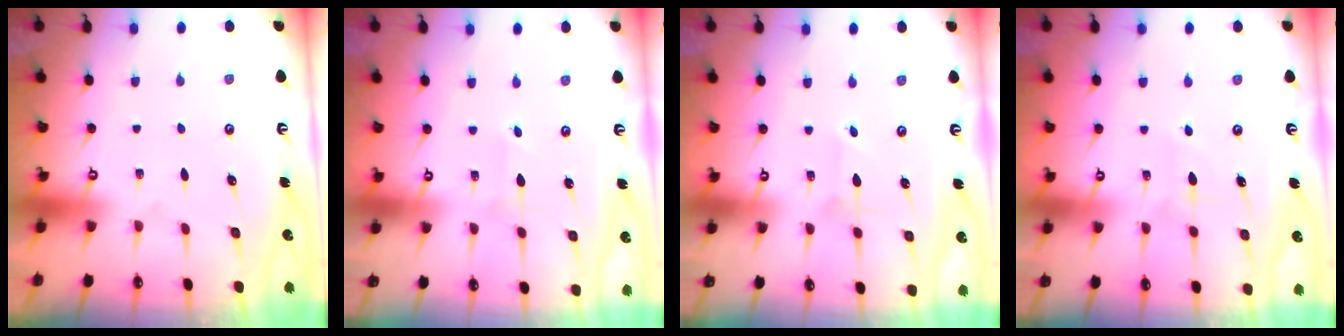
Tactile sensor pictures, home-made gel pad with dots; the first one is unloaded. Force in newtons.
{"total": 0.6, "press": 0.6, "slide": 0.0}
{"total": 1.5, "press": 1.5, "slide": 0.1}
{"total": 5.0, "press": 5.0, "slide": 0.2}